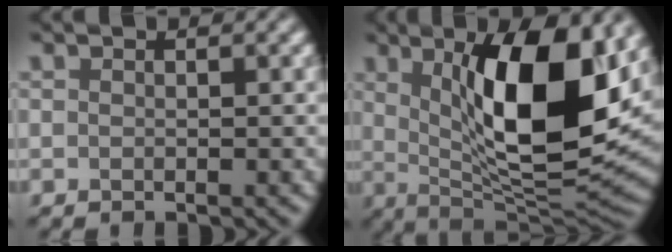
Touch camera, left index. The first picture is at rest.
{"total": 13.3, "force": [3.3, 4.6, 12.0], "torque": [-0.175, -0.010, 0.058]}